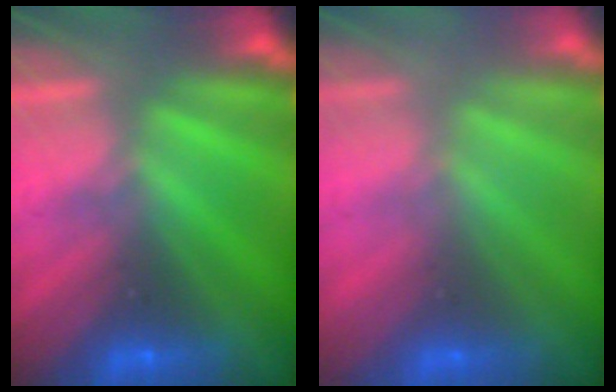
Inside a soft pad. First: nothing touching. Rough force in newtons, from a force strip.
{"total": 2.7}